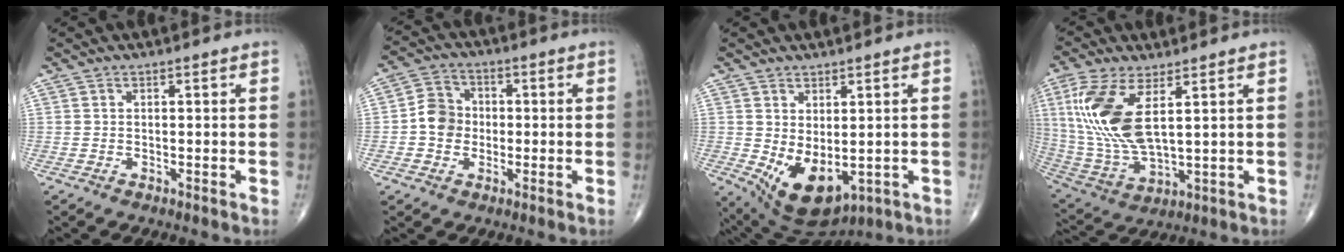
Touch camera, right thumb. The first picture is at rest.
{"total": 6.6, "force": [-0.7, 5.8, 3.1], "torque": [-0.034, 0.018, -0.024]}
{"total": 10.4, "force": [-1.2, 5.8, 8.5], "torque": [-0.130, -0.009, 0.011]}
{"total": 15.5, "force": [4.7, 6.3, 13.3], "torque": [-0.297, -0.019, 0.105]}